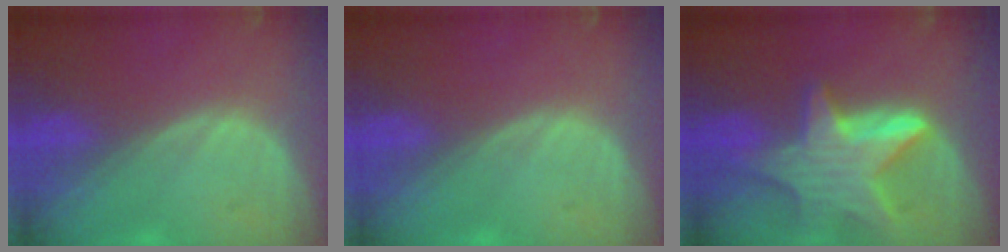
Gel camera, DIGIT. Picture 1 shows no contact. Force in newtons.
{"total": 0.0}
{"total": 9.5, "press": 9.5, "slide": 0.6}